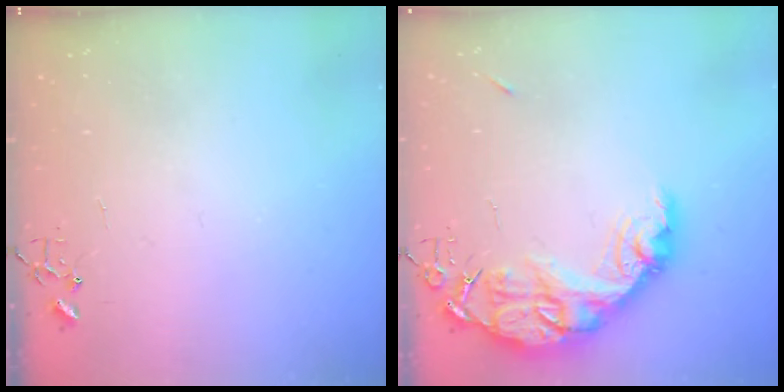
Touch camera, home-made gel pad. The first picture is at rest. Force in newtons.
{"total": 17.6, "press": 17.5, "slide": 1.3}